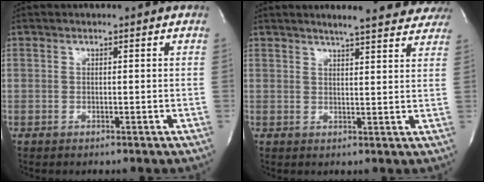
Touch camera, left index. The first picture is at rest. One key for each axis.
{"total": 14.1, "fx": 12.8, "fy": 2.2, "fz": 5.3, "tx": -0.057, "ty": -0.005, "tz": 0.141}